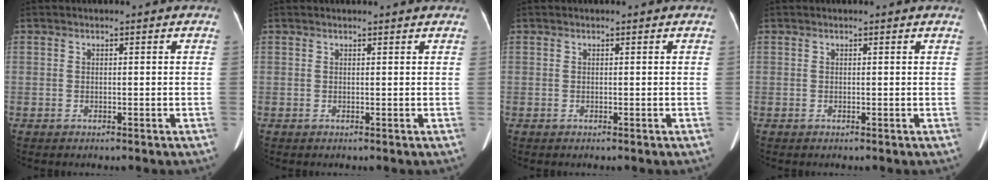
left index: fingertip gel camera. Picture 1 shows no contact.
{"total": 2.1, "force": [2.0, 0.0, 0.5], "torque": [-0.012, 0.012, 0.023]}
{"total": 0.0}
{"total": 0.0}